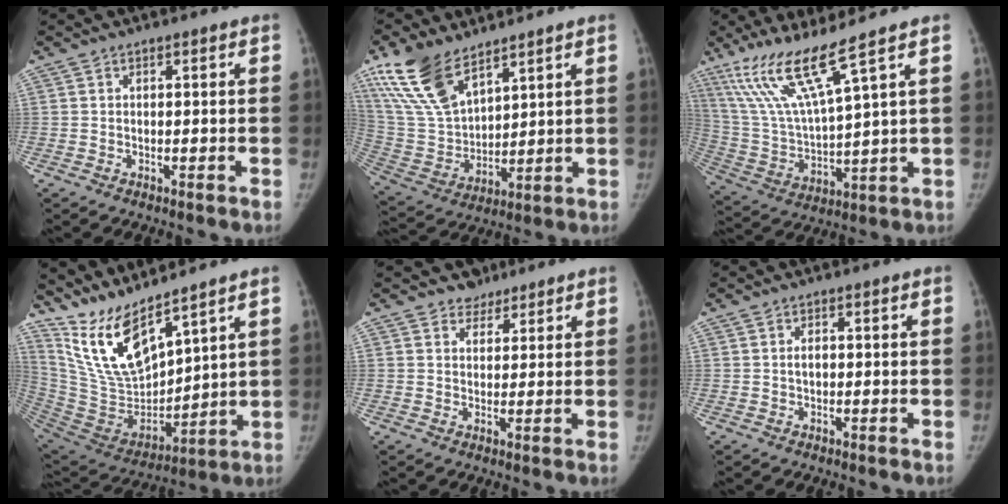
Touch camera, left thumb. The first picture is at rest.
{"total": 15.9, "force": [10.7, 7.3, 9.2], "torque": [-0.168, -0.041, 0.223]}
{"total": 14.0, "force": [9.2, 0.2, 10.6], "torque": [-0.217, -0.049, 0.192]}
{"total": 15.3, "force": [12.1, 3.8, 8.6], "torque": [-0.139, -0.079, 0.258]}
{"total": 3.3, "force": [2.4, 2.2, -0.2], "torque": [0.026, -0.012, 0.028]}
{"total": 1.4, "force": [0.0, 0.9, 1.1], "torque": [-0.017, 0.002, -0.002]}